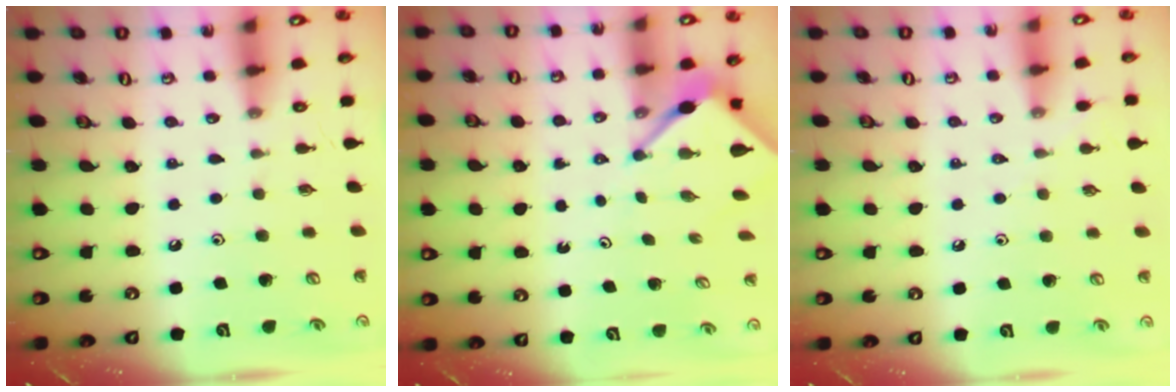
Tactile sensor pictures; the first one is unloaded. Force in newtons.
{"total": 4.2, "press": 4.2, "slide": 0.4}
{"total": 1.8, "press": 1.7, "slide": 0.4}